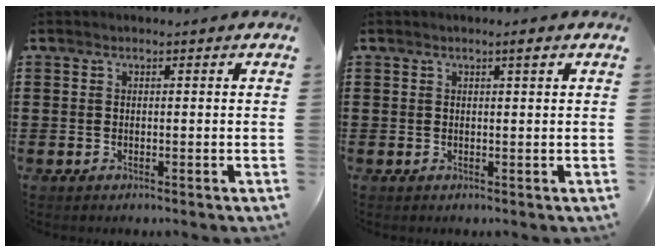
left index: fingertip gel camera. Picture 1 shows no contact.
{"total": 1.4, "force": [0.8, 0.0, 1.2], "torque": [-0.024, 0.002, 0.013]}